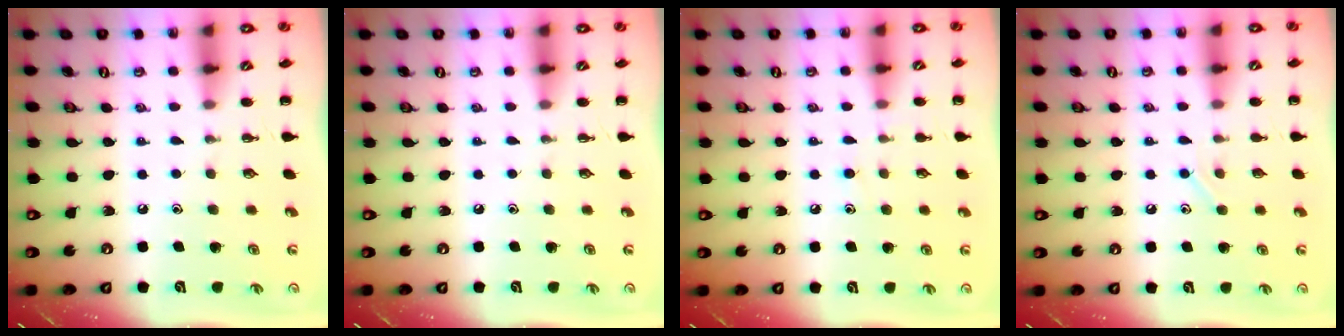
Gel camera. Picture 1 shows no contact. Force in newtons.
{"total": 0.0}
{"total": 5.4, "press": 4.9, "slide": 2.1}
{"total": 4.9, "press": 4.8, "slide": 0.9}